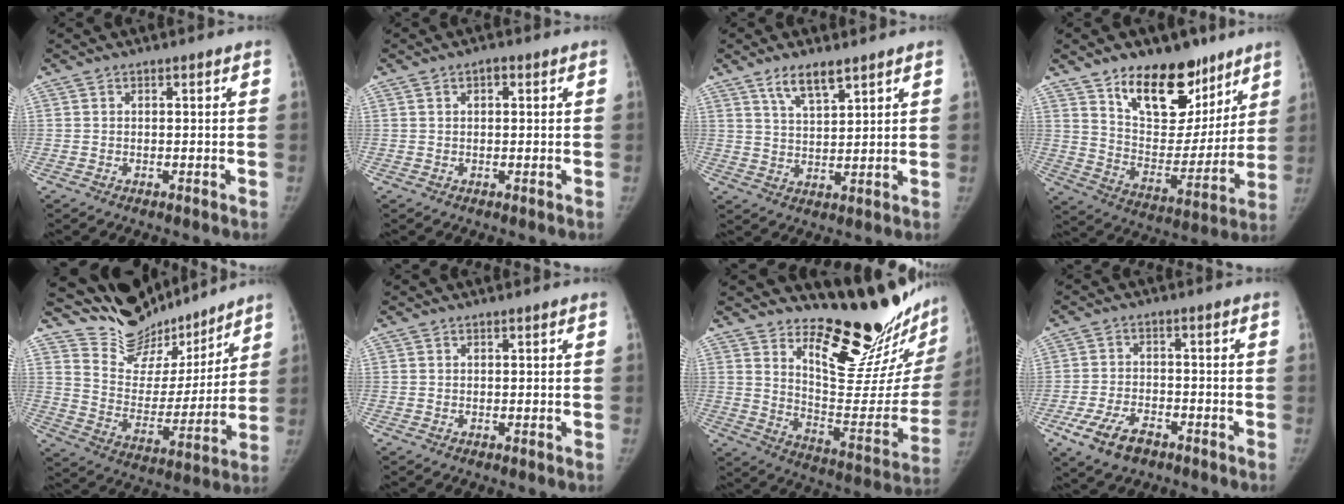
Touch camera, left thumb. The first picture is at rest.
{"total": 1.5, "force": [0.6, 0.8, 1.1], "torque": [-0.017, 0.004, 0.009]}
{"total": 6.3, "force": [4.4, 1.9, 4.0], "torque": [-0.064, -0.027, 0.084]}
{"total": 19.7, "force": [12.7, 10.9, 10.4], "torque": [-0.097, -0.079, 0.210]}
{"total": 17.7, "force": [16.2, 6.1, 3.4], "torque": [-0.011, -0.114, 0.270]}
{"total": 0.0}
{"total": 22.4, "force": [18.5, 5.6, 11.2], "torque": [-0.113, -0.184, 0.266]}
{"total": 7.8, "force": [-4.4, 4.4, 4.7], "torque": [-0.092, 0.014, -0.076]}